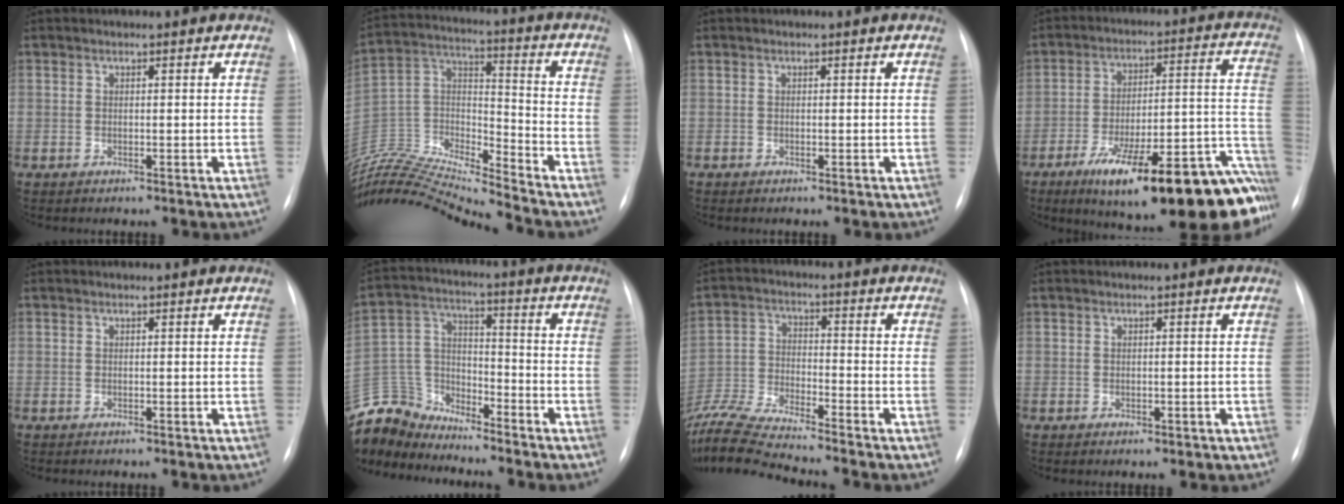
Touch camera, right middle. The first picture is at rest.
{"total": 22.5, "force": [-21.2, -0.3, 7.5], "torque": [-0.175, -0.001, -0.380]}
{"total": 0.0}
{"total": 27.5, "force": [-17.8, 6.0, 20.1], "torque": [-0.185, 0.027, -0.253]}
{"total": 0.0}
{"total": 12.4, "force": [-12.0, 3.2, 0.7], "torque": [-0.025, 0.034, -0.233]}
{"total": 13.2, "force": [-12.3, -0.9, 4.9], "torque": [-0.099, -0.019, -0.224]}
{"total": 1.4, "force": [-0.6, 0.8, 0.9], "torque": [-0.012, -0.001, -0.001]}